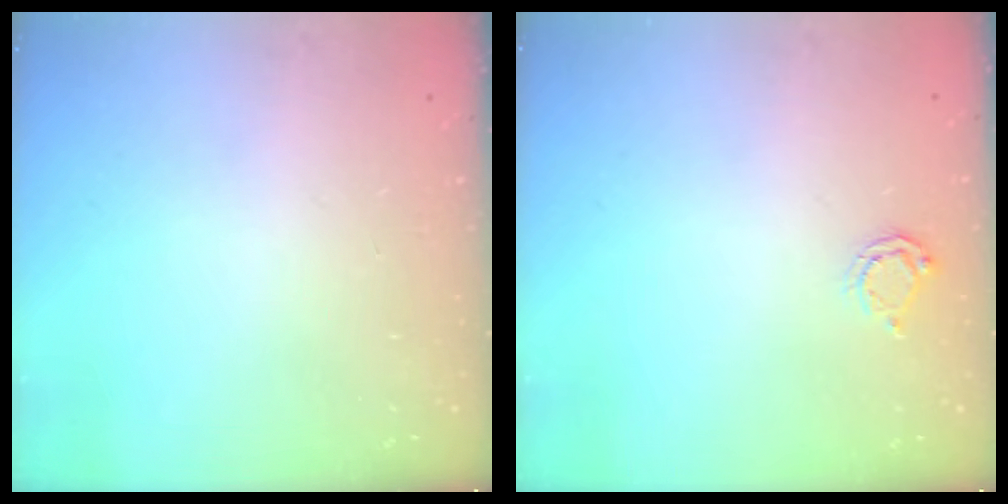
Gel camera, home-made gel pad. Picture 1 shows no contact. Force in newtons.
{"total": 4.2, "press": 4.2, "slide": 0.2}